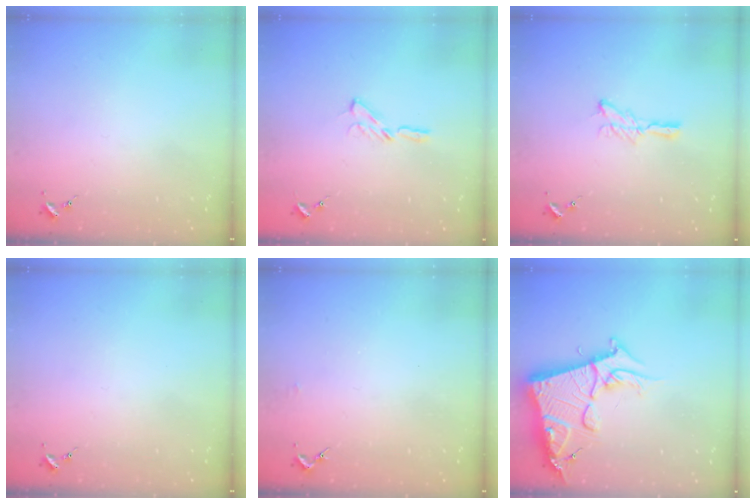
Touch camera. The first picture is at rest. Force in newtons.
{"total": 4.0, "press": 4.0, "slide": 0.4}
{"total": 6.1, "press": 6.0, "slide": 0.7}
{"total": 0.0}
{"total": 1.4, "press": 1.4, "slide": 0.1}
{"total": 18.5, "press": 18.4, "slide": 1.8}